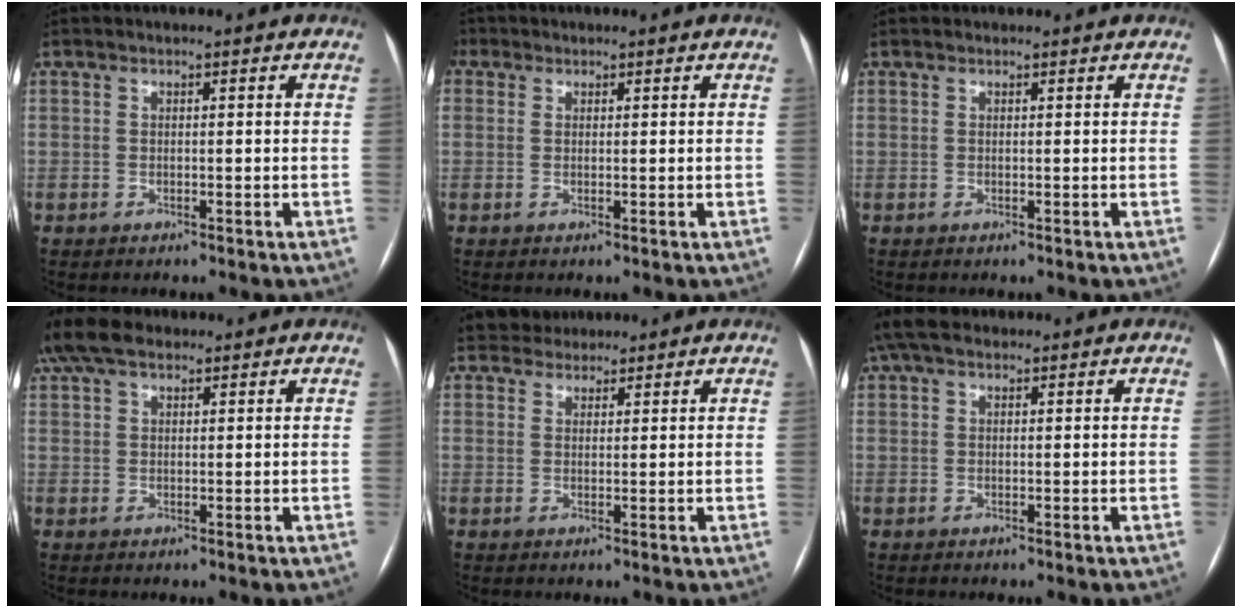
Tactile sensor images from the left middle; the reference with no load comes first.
{"total": 3.7, "force": [1.7, 3.1, 1.3], "torque": [-0.039, 0.017, 0.034]}
{"total": 0.6, "force": [0.5, 0.2, 0.0], "torque": [-0.005, 0.008, 0.010]}
{"total": 6.8, "force": [5.1, 2.8, 3.5], "torque": [-0.083, 0.039, 0.100]}
{"total": 3.6, "force": [3.2, 1.8, 0.0], "torque": [0.003, 0.020, 0.050]}
{"total": 4.8, "force": [3.3, 2.2, 2.6], "torque": [-0.061, 0.040, 0.065]}